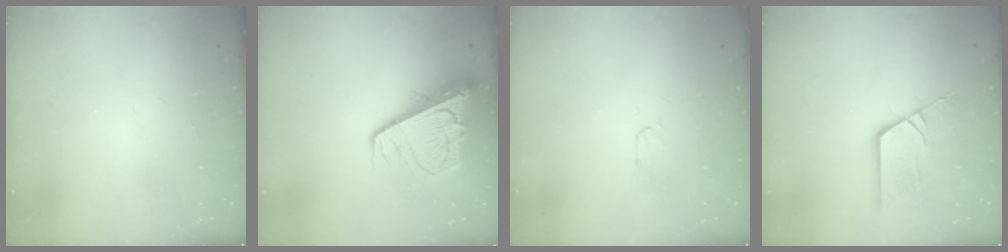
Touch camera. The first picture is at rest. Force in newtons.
{"total": 11.9, "press": 11.8, "slide": 1.3}
{"total": 3.0, "press": 2.9, "slide": 0.4}
{"total": 8.4, "press": 8.3, "slide": 0.7}